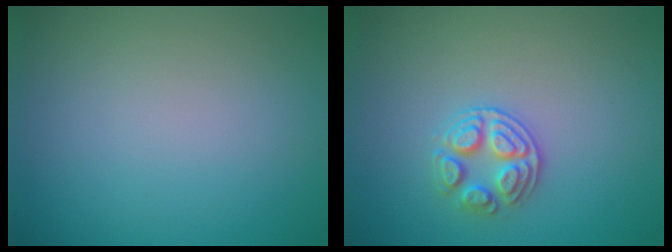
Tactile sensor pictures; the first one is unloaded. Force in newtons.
{"total": 2.8, "press": 2.7, "slide": 0.7}